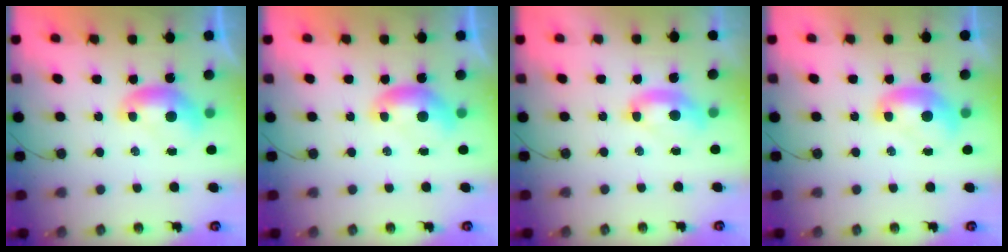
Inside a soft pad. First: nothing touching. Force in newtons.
{"total": 0.0}
{"total": 2.4, "press": 2.3, "slide": 0.7}
{"total": 1.7, "press": 1.6, "slide": 0.1}